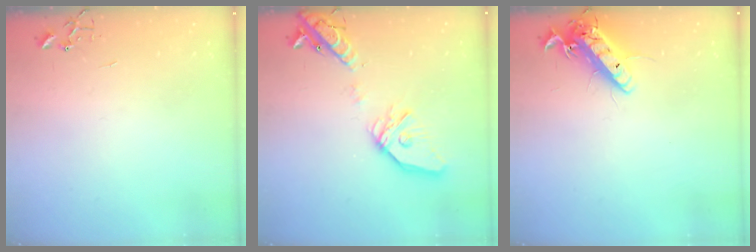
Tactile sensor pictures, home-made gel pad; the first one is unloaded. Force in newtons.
{"total": 18.6, "press": 18.3, "slide": 3.1}
{"total": 14.8, "press": 14.5, "slide": 2.8}